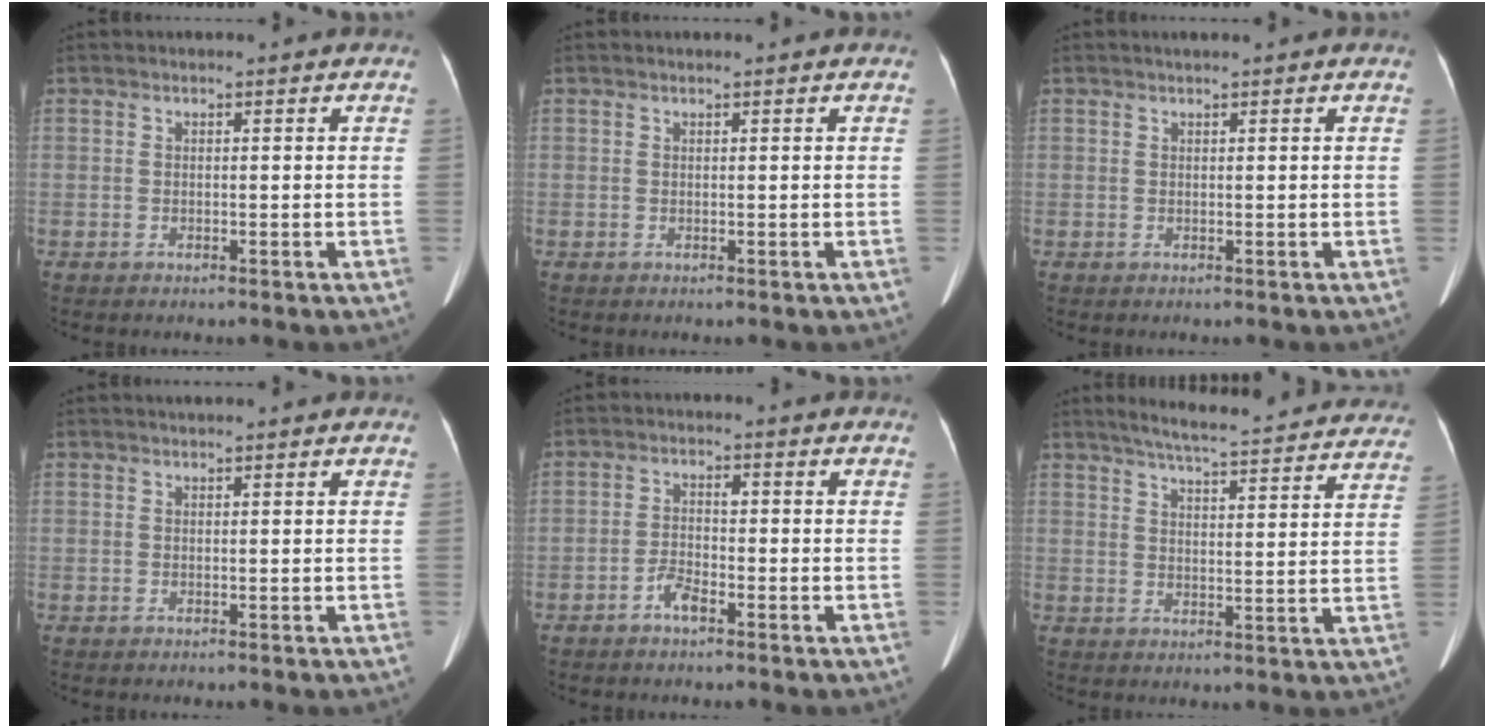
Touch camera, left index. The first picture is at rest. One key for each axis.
{"total": 0.0}
{"total": 0.7, "fx": 0.5, "fy": -0.1, "fz": 0.4, "tx": -0.007, "ty": 0.005, "tz": 0.011}
{"total": 0.6, "fx": 0.5, "fy": -0.1, "fz": 0.3, "tx": -0.006, "ty": 0.007, "tz": 0.012}
{"total": 3.2, "fx": -2.1, "fy": 1.2, "fz": 2.2, "tx": -0.045, "ty": 0.007, "tz": -0.040}
{"total": 24.5, "fx": 22.5, "fy": 2.9, "fz": 9.1, "tx": -0.132, "ty": -0.031, "tz": 0.270}